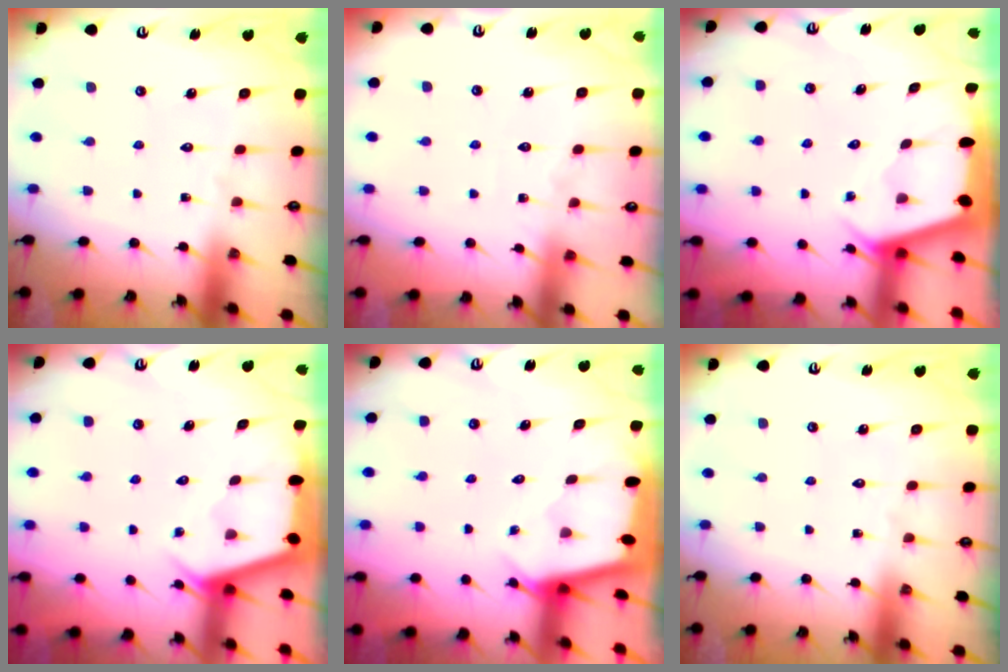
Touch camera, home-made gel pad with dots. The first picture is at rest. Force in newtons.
{"total": 2.6, "press": 2.6, "slide": 0.4}
{"total": 2.5, "press": 2.5, "slide": 0.3}
{"total": 2.7, "press": 2.6, "slide": 0.3}
{"total": 2.3, "press": 2.3, "slide": 0.1}
{"total": 0.0}